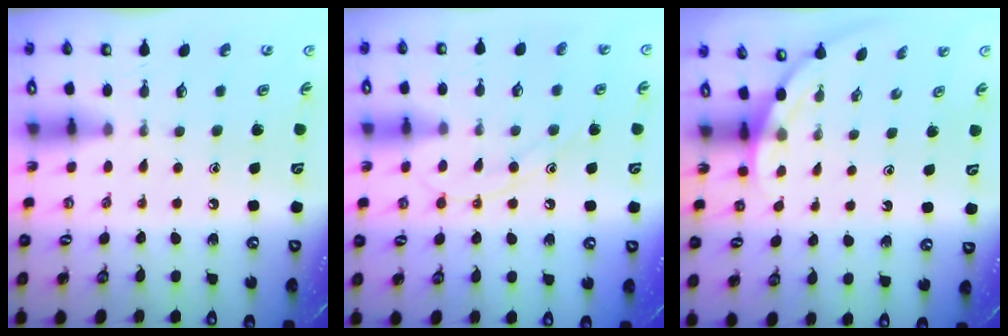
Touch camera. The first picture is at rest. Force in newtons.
{"total": 9.6, "press": 9.5, "slide": 0.9}
{"total": 2.2, "press": 2.2, "slide": 0.0}